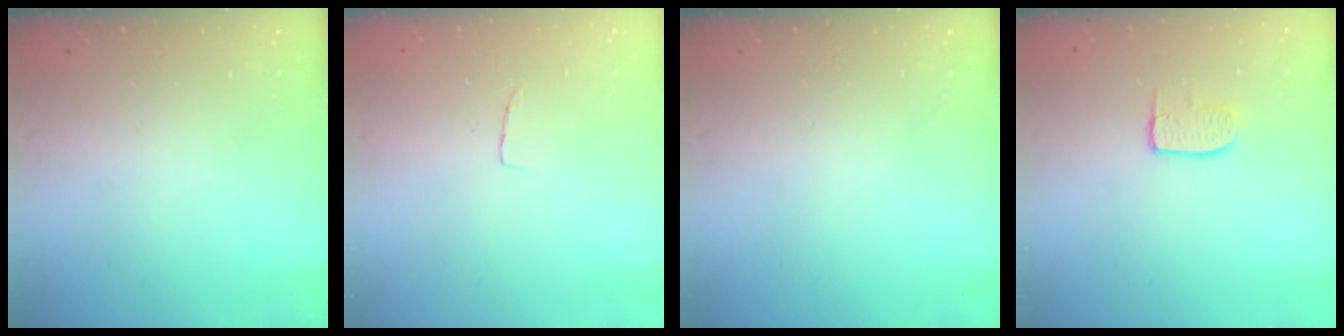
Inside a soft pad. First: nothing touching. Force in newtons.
{"total": 3.1, "press": 3.1, "slide": 0.1}
{"total": 0.0}
{"total": 6.9, "press": 6.9, "slide": 0.2}